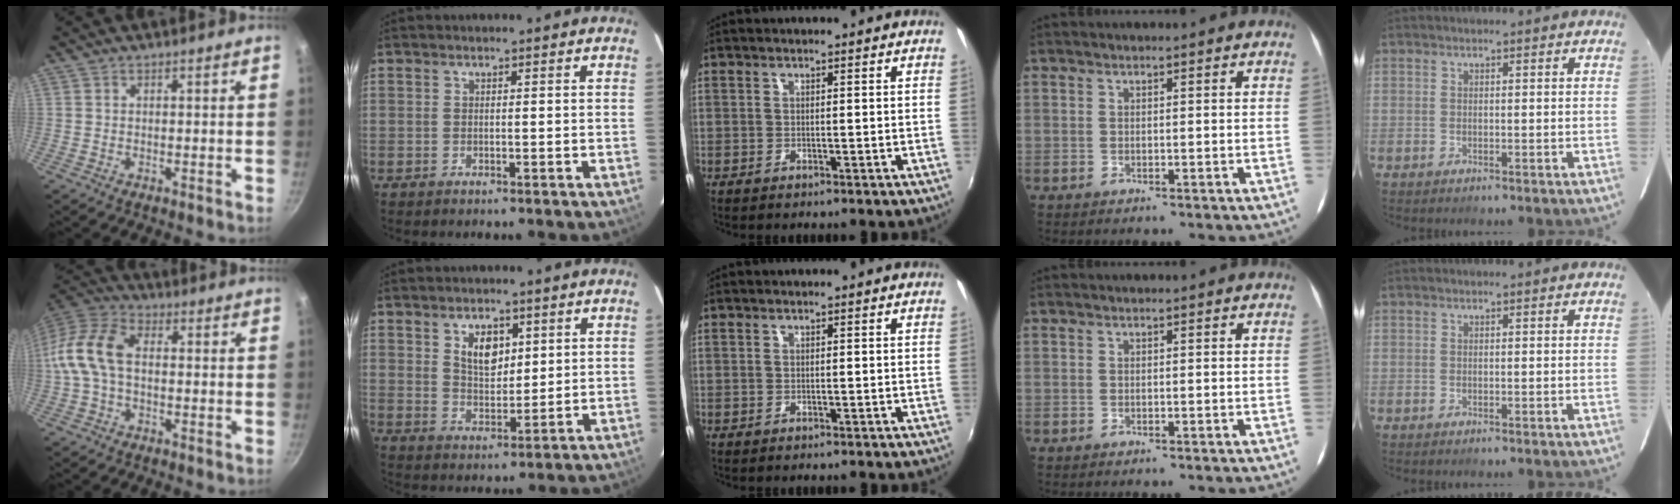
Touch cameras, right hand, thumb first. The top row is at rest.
{"thumb": {"total": 11.8, "force": [-0.3, 7.4, 9.1], "torque": [-0.176, 0.039, -0.025]}, "index": {"total": 6.6, "force": [2.7, 3.9, 4.6], "torque": [-0.074, 0.004, 0.054]}, "middle": {"total": 1.0, "force": [0.4, -0.9, -0.3], "torque": [0.011, -0.003, 0.006]}}